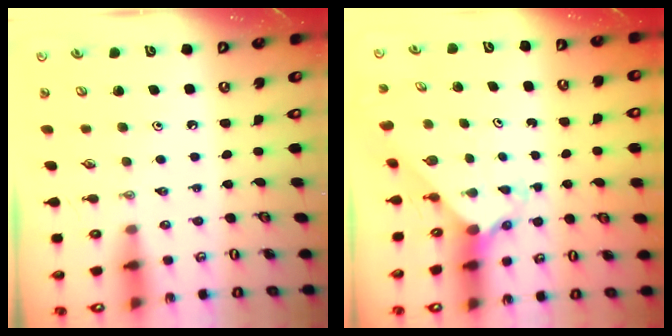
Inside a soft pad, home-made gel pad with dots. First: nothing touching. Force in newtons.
{"total": 2.4, "press": 2.3, "slide": 0.3}